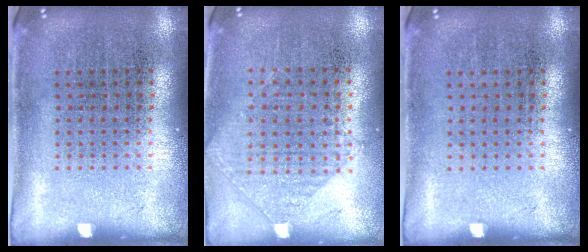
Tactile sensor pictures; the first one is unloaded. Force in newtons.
{"total": 0.9, "press": 0.8, "slide": 0.3}
{"total": 0.0}